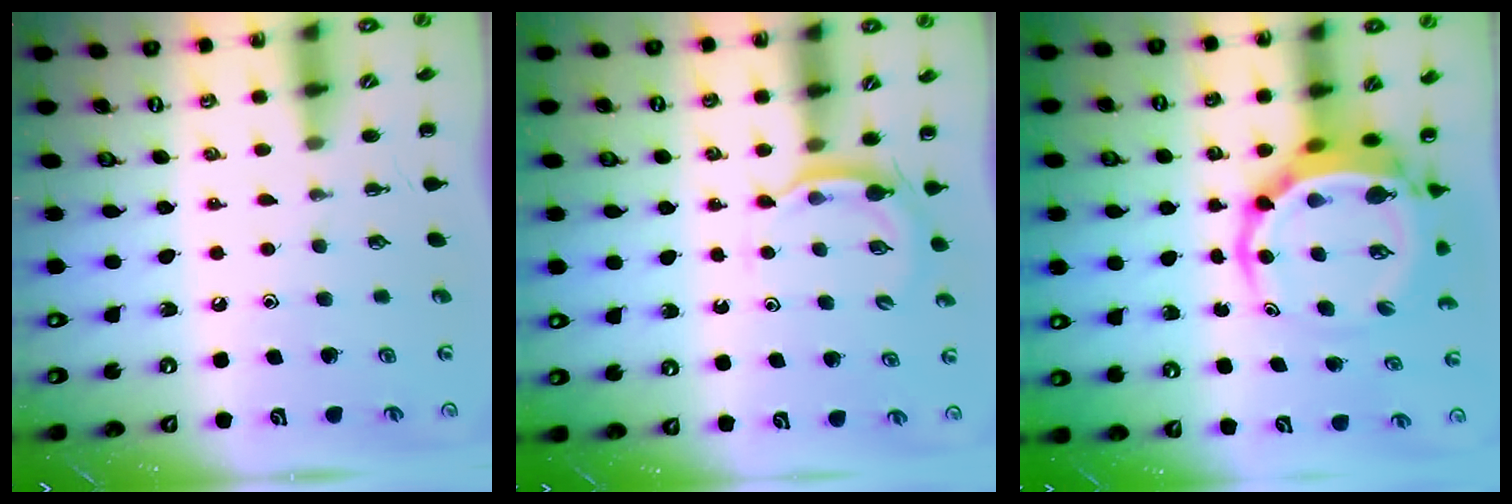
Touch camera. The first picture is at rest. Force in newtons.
{"total": 2.9, "press": 2.8, "slide": 0.7}
{"total": 7.3, "press": 7.1, "slide": 1.8}